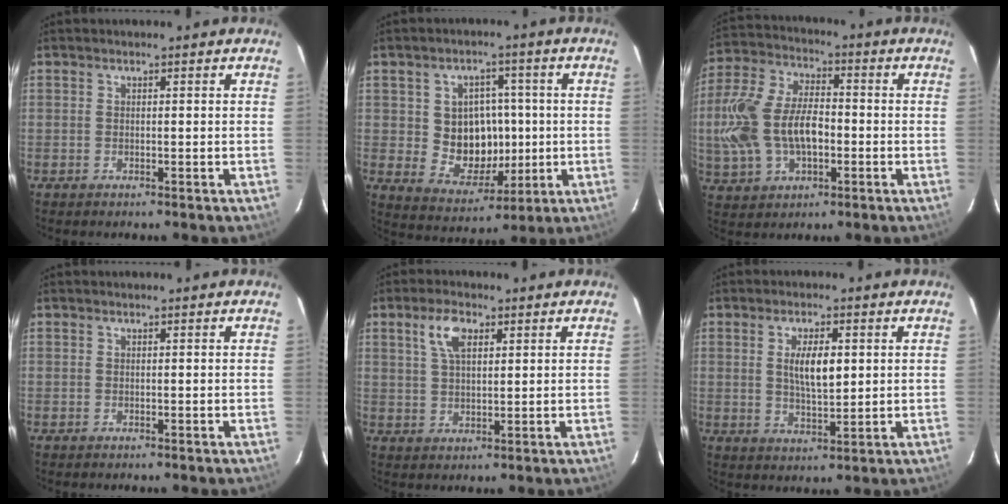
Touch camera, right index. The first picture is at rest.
{"total": 10.2, "force": [0.0, 9.0, 4.9], "torque": [-0.102, 0.010, 0.020]}
{"total": 16.3, "force": [-2.1, 9.7, 12.9], "torque": [-0.289, 0.013, -0.031]}
{"total": 0.0}
{"total": 5.8, "force": [2.7, 2.7, 4.3], "torque": [-0.081, 0.011, 0.052]}
{"total": 6.5, "force": [1.4, 2.6, 5.8], "torque": [-0.103, -0.001, 0.029]}